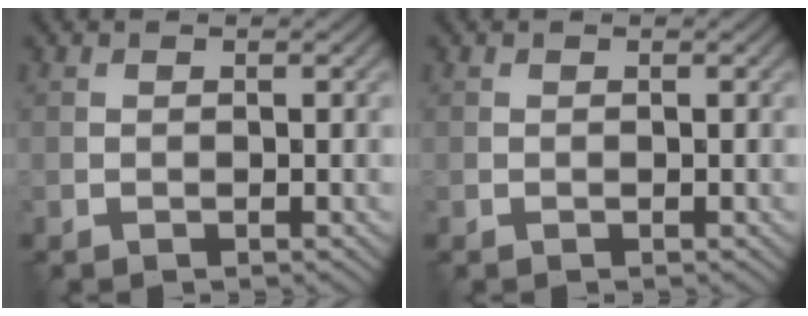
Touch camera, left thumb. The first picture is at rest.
{"total": 0.0}